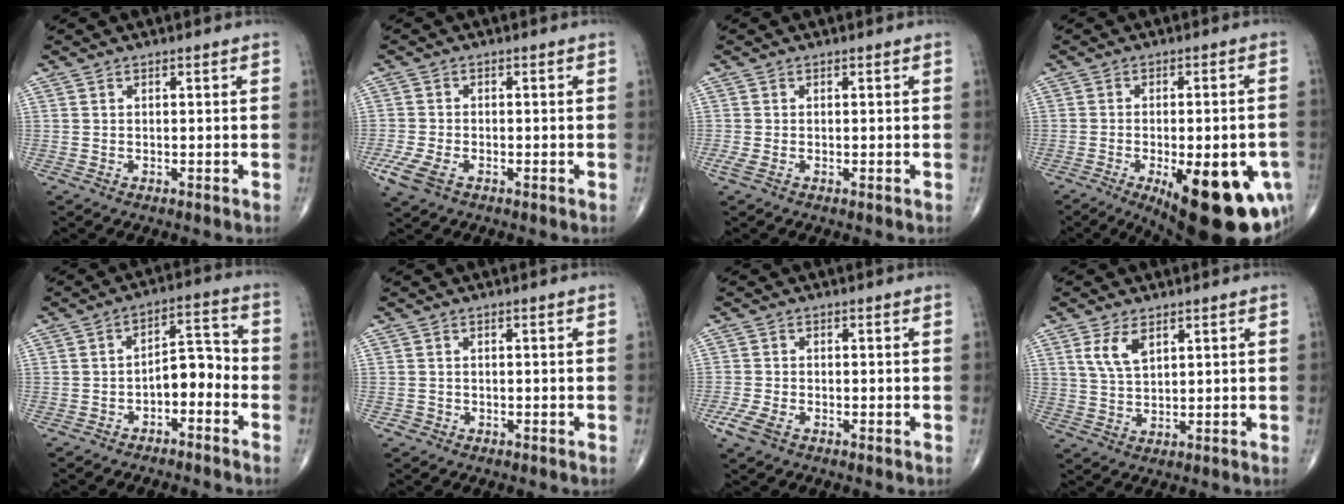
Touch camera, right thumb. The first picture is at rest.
{"total": 5.2, "force": [-2.4, 2.7, 3.7], "torque": [-0.096, -0.001, -0.047]}
{"total": 1.4, "force": [-0.4, 0.5, 1.3], "torque": [-0.042, -0.007, -0.012]}
{"total": 22.4, "force": [-8.9, 8.2, 18.9], "torque": [-0.190, -0.002, -0.106]}
{"total": 7.3, "force": [-3.1, 4.0, 5.3], "torque": [-0.059, 0.047, -0.054]}
{"total": 1.0, "force": [-0.5, 0.8, 0.0], "torque": [0.009, 0.006, -0.013]}
{"total": 4.0, "force": [-2.1, 2.0, 2.8], "torque": [-0.073, -0.001, -0.043]}
{"total": 5.3, "force": [2.5, 2.7, 3.8], "torque": [-0.070, -0.010, 0.055]}